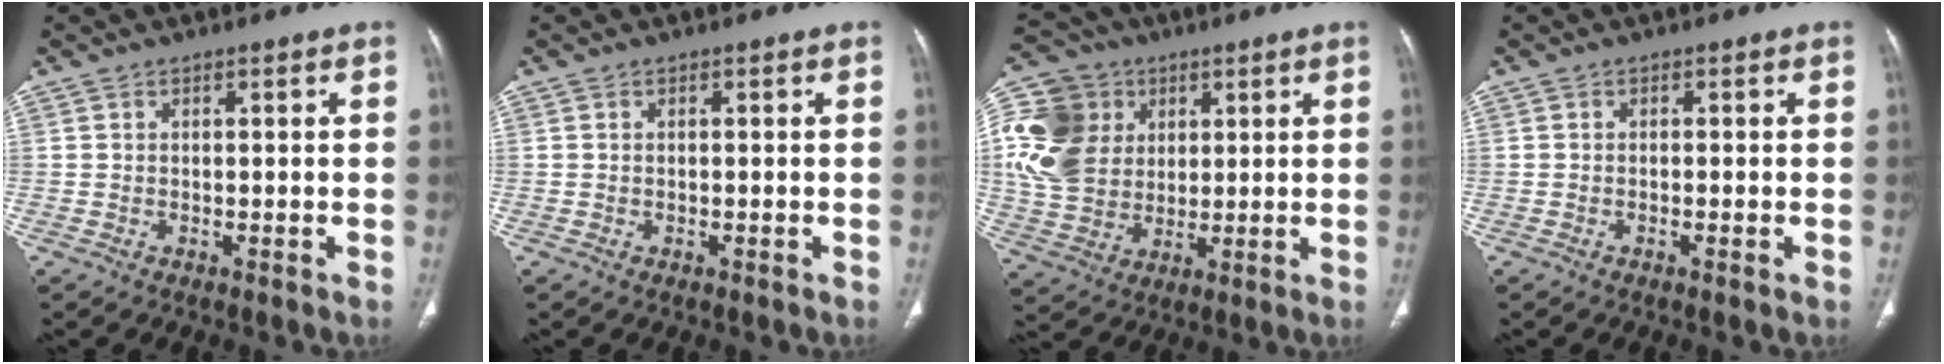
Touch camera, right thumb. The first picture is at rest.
{"total": 0.0}
{"total": 17.2, "force": [3.8, 14.1, 9.2], "torque": [-0.176, 0.007, 0.070]}
{"total": 0.9, "force": [-0.3, 0.1, 0.8], "torque": [-0.019, -0.002, -0.006]}